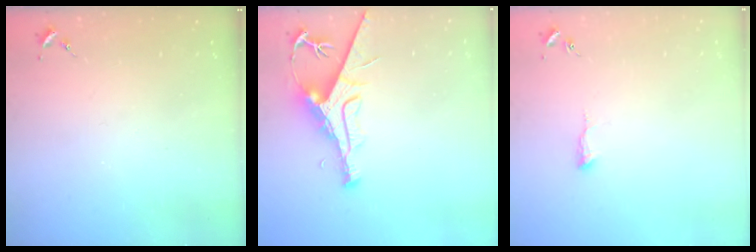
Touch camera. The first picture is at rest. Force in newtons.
{"total": 10.5, "press": 10.4, "slide": 1.3}
{"total": 5.5, "press": 5.5, "slide": 0.5}